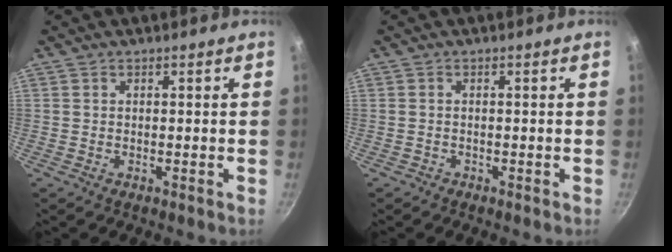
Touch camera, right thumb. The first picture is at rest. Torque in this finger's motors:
{"motor_torque": [0.35, 0.13, 0.19, 0.35, 0.09]}